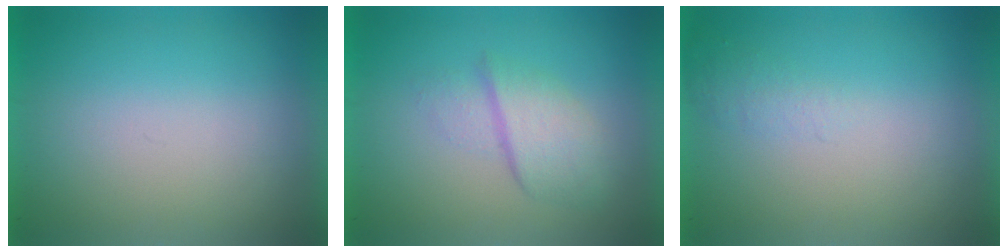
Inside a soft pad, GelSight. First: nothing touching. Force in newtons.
{"total": 2.7}
{"total": 1.1}